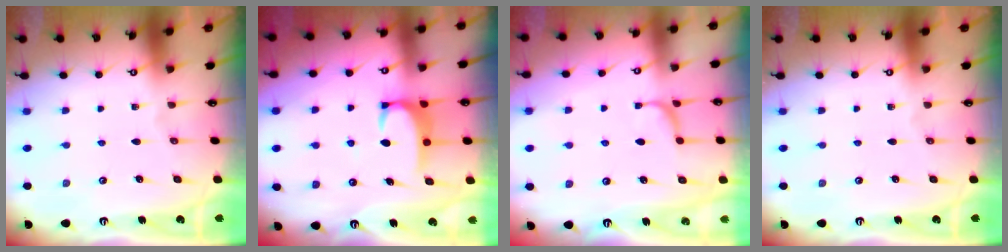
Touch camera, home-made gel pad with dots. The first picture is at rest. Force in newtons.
{"total": 2.9, "press": 2.9, "slide": 0.3}
{"total": 2.4, "press": 2.4, "slide": 0.4}
{"total": 0.0}